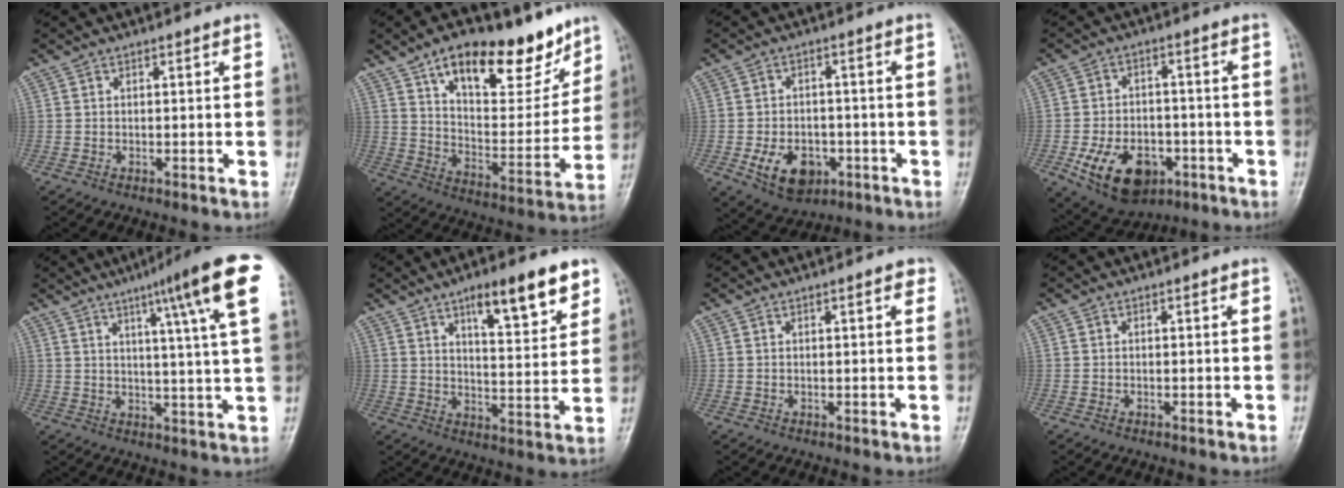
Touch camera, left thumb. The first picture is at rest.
{"total": 21.3, "force": [13.9, 9.4, 13.2], "torque": [-0.146, -0.059, 0.223]}
{"total": 9.1, "force": [-3.3, 6.4, 5.6], "torque": [-0.072, 0.013, -0.043]}
{"total": 13.2, "force": [-5.3, 8.7, 8.4], "torque": [-0.119, 0.017, -0.076]}
{"total": 16.3, "force": [7.9, 0.9, 14.2], "torque": [-0.194, -0.020, 0.095]}
{"total": 13.5, "force": [8.5, 2.2, 10.2], "torque": [-0.132, -0.040, 0.126]}
{"total": 1.8, "force": [0.9, 0.5, 1.5], "torque": [-0.016, 0.001, 0.009]}
{"total": 0.0}